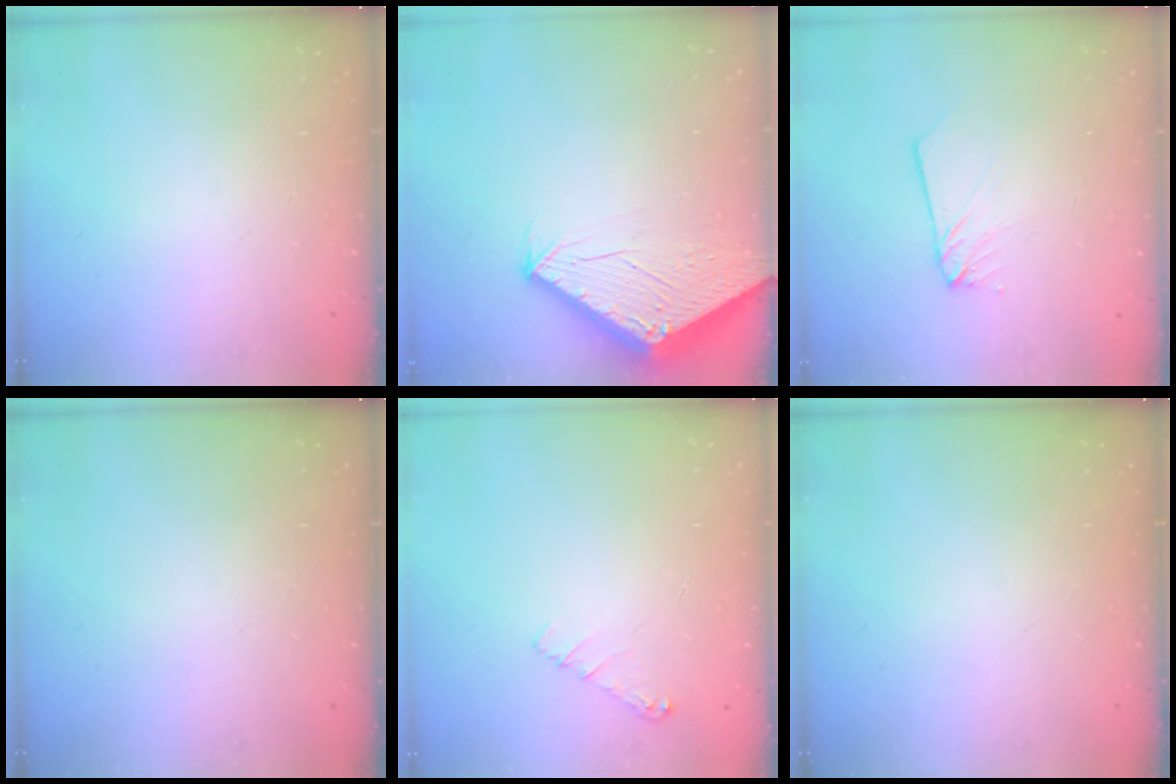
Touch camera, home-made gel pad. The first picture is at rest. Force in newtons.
{"total": 2.7, "press": 2.7, "slide": 0.1}
{"total": 3.0, "press": 3.0, "slide": 0.3}
{"total": 0.0}
{"total": 4.1, "press": 4.1, "slide": 0.6}
{"total": 0.0}